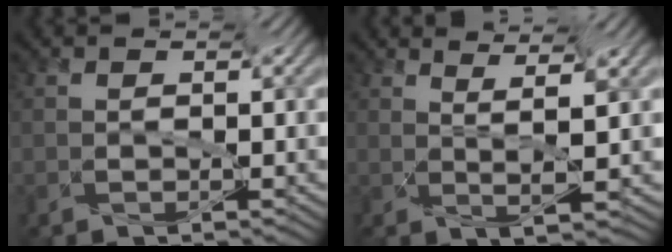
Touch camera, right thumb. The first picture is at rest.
{"total": 4.4, "force": [3.5, -1.0, 2.5], "torque": [-0.039, -0.006, 0.059]}